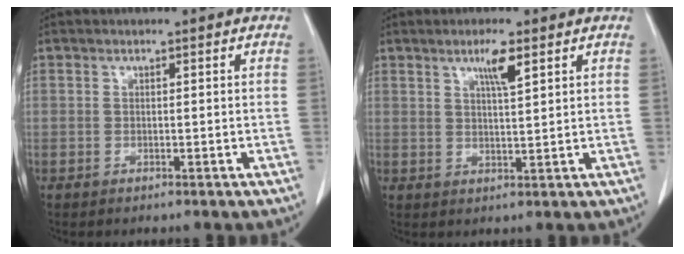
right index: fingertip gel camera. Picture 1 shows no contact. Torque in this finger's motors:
{"motor_torque": [0.40, 0.48, 0.05, 0.04]}